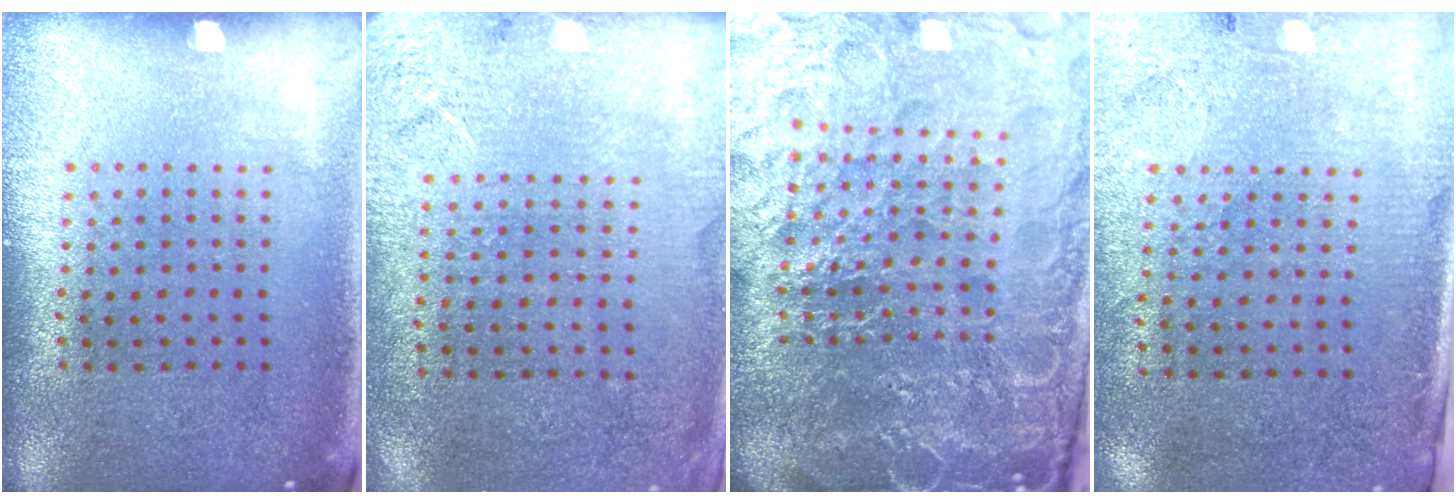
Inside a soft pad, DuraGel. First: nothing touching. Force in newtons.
{"total": 2.6, "press": 2.6, "slide": 0.2}
{"total": 6.9, "press": 6.0, "slide": 3.2}
{"total": 2.7, "press": 2.5, "slide": 1.1}